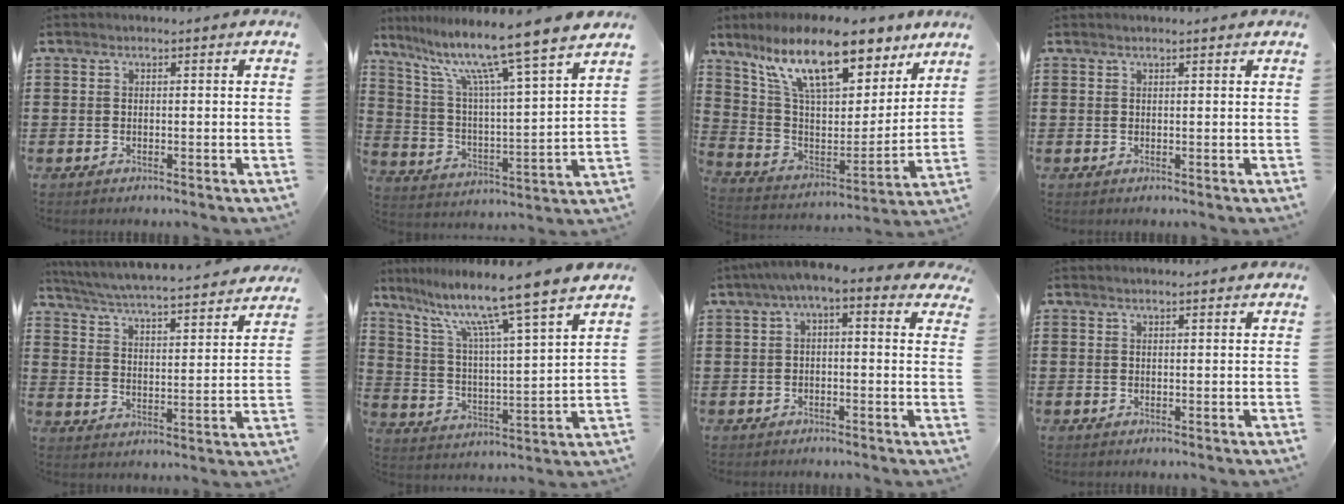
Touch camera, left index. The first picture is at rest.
{"total": 11.7, "force": [9.5, -0.8, 6.7], "torque": [-0.159, -0.069, 0.149]}
{"total": 16.2, "force": [11.2, 5.2, 10.4], "torque": [-0.221, -0.047, 0.195]}
{"total": 0.7, "force": [0.6, 0.0, 0.4], "torque": [-0.008, -0.001, 0.012]}
{"total": 4.4, "force": [4.2, -0.4, 1.3], "torque": [-0.049, -0.038, 0.063]}
{"total": 10.6, "force": [8.6, -1.1, 6.1], "torque": [-0.143, -0.065, 0.134]}
{"total": 2.9, "force": [0.0, 0.8, 2.8], "torque": [-0.055, -0.001, -0.009]}
{"total": 1.0, "force": [0.9, 0.0, 0.4], "torque": [-0.009, 0.000, 0.018]}